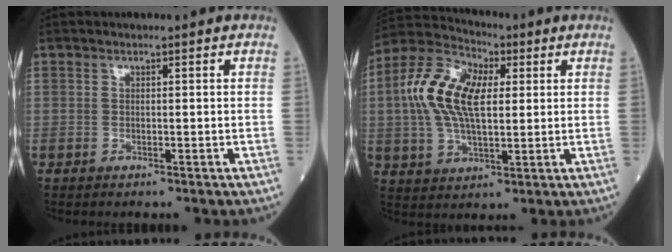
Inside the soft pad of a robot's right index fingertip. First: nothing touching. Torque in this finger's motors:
{"motor_torque": [1.24, 0.18, 0.77, 0.21]}